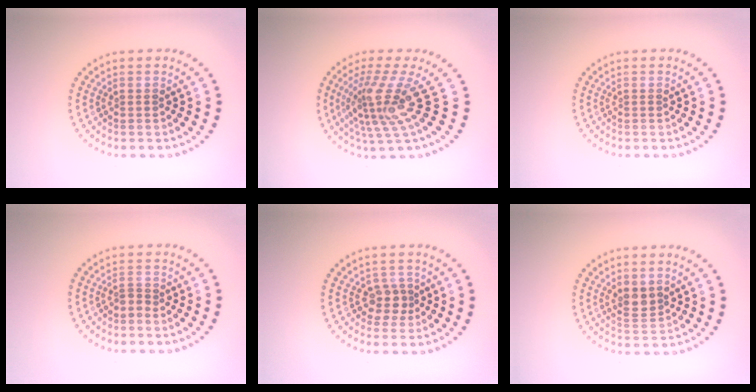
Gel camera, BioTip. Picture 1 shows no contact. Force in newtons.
{"total": 4.5, "press": 3.0, "slide": 3.3}
{"total": 0.0}
{"total": 0.8, "press": 0.4, "slide": 0.7}
{"total": 1.9, "press": 1.6, "slide": 1.1}
{"total": 1.9, "press": 1.7, "slide": 0.9}